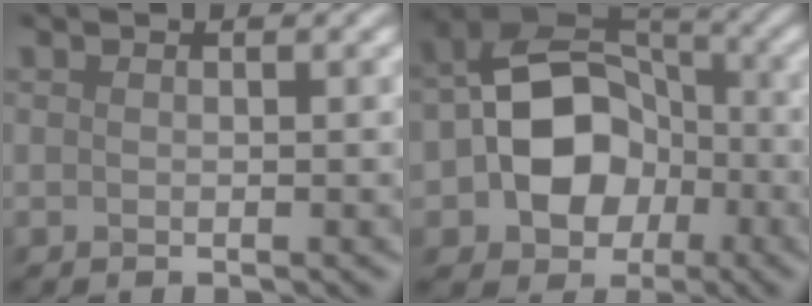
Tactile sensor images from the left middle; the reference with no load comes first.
{"total": 7.8, "force": [-2.4, 6.0, 4.3], "torque": [-0.082, 0.003, -0.035]}